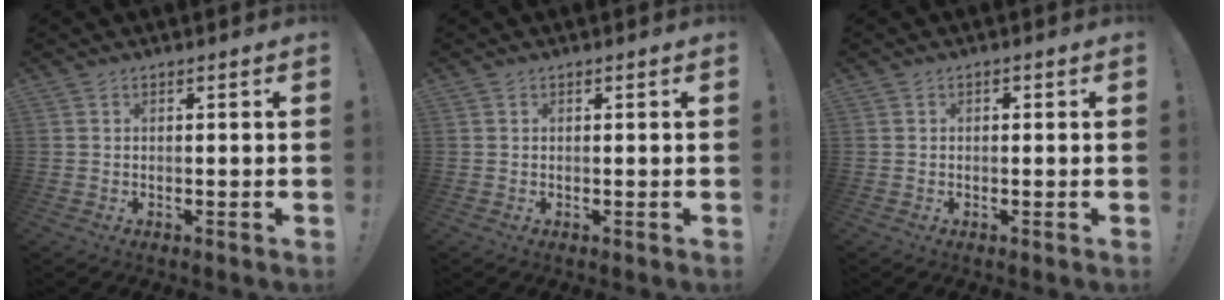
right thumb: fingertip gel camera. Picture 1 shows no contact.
{"total": 0.0}
{"total": 0.6, "force": [-0.3, 0.5, 0.2], "torque": [-0.007, 0.004, -0.006]}